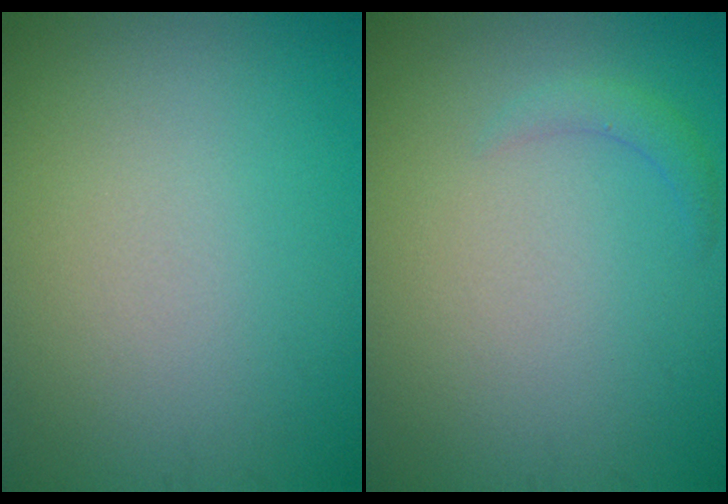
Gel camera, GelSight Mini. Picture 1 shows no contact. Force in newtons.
{"total": 1.2, "press": 1.2, "slide": 0.2}